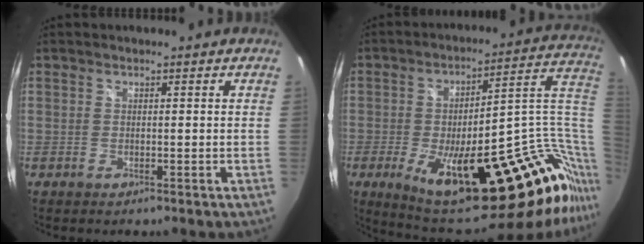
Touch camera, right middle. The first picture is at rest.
{"total": 32.9, "force": [-9.2, 10.8, 29.7], "torque": [-0.416, -0.002, -0.111]}